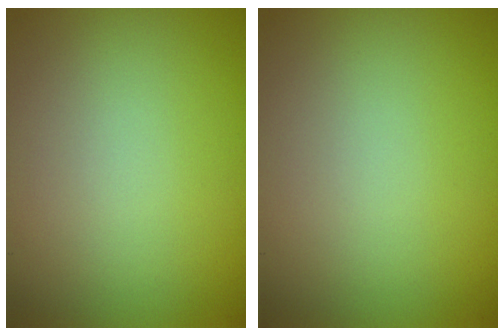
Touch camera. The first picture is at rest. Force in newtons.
{"total": 0.0}